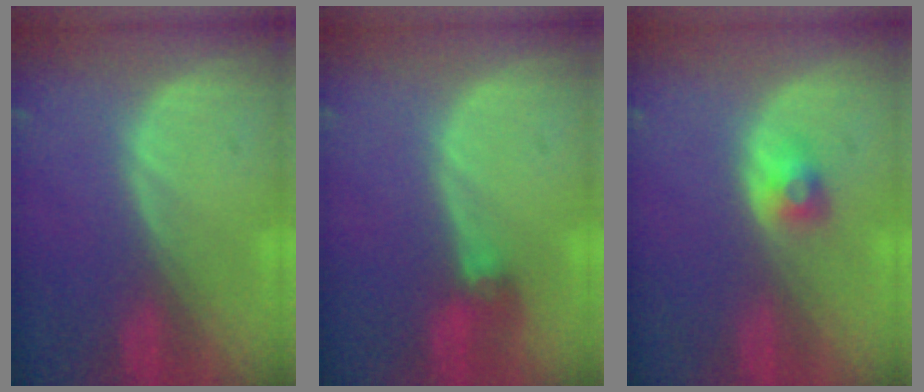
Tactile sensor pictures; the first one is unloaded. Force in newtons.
{"total": 2.8, "press": 2.6, "slide": 1.1}
{"total": 2.7, "press": 2.4, "slide": 1.1}